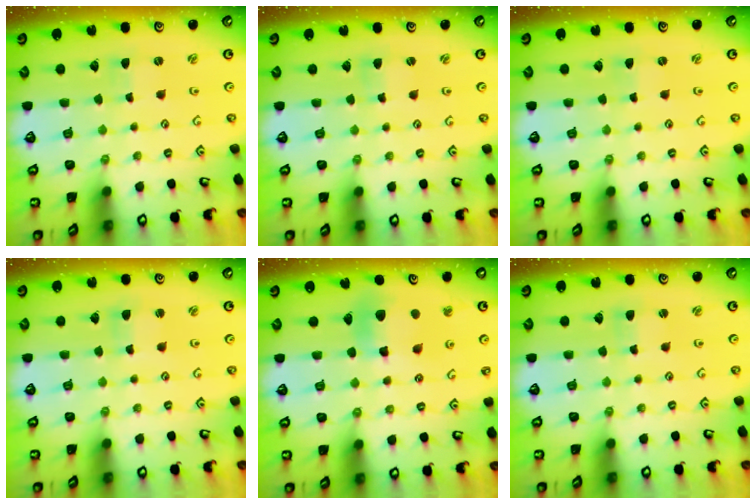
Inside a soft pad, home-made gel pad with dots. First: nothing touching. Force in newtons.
{"total": 1.2, "press": 1.2, "slide": 0.1}
{"total": 0.0}
{"total": 2.2, "press": 2.2, "slide": 0.3}
{"total": 10.6, "press": 10.5, "slide": 1.2}
{"total": 1.7, "press": 1.7, "slide": 0.3}